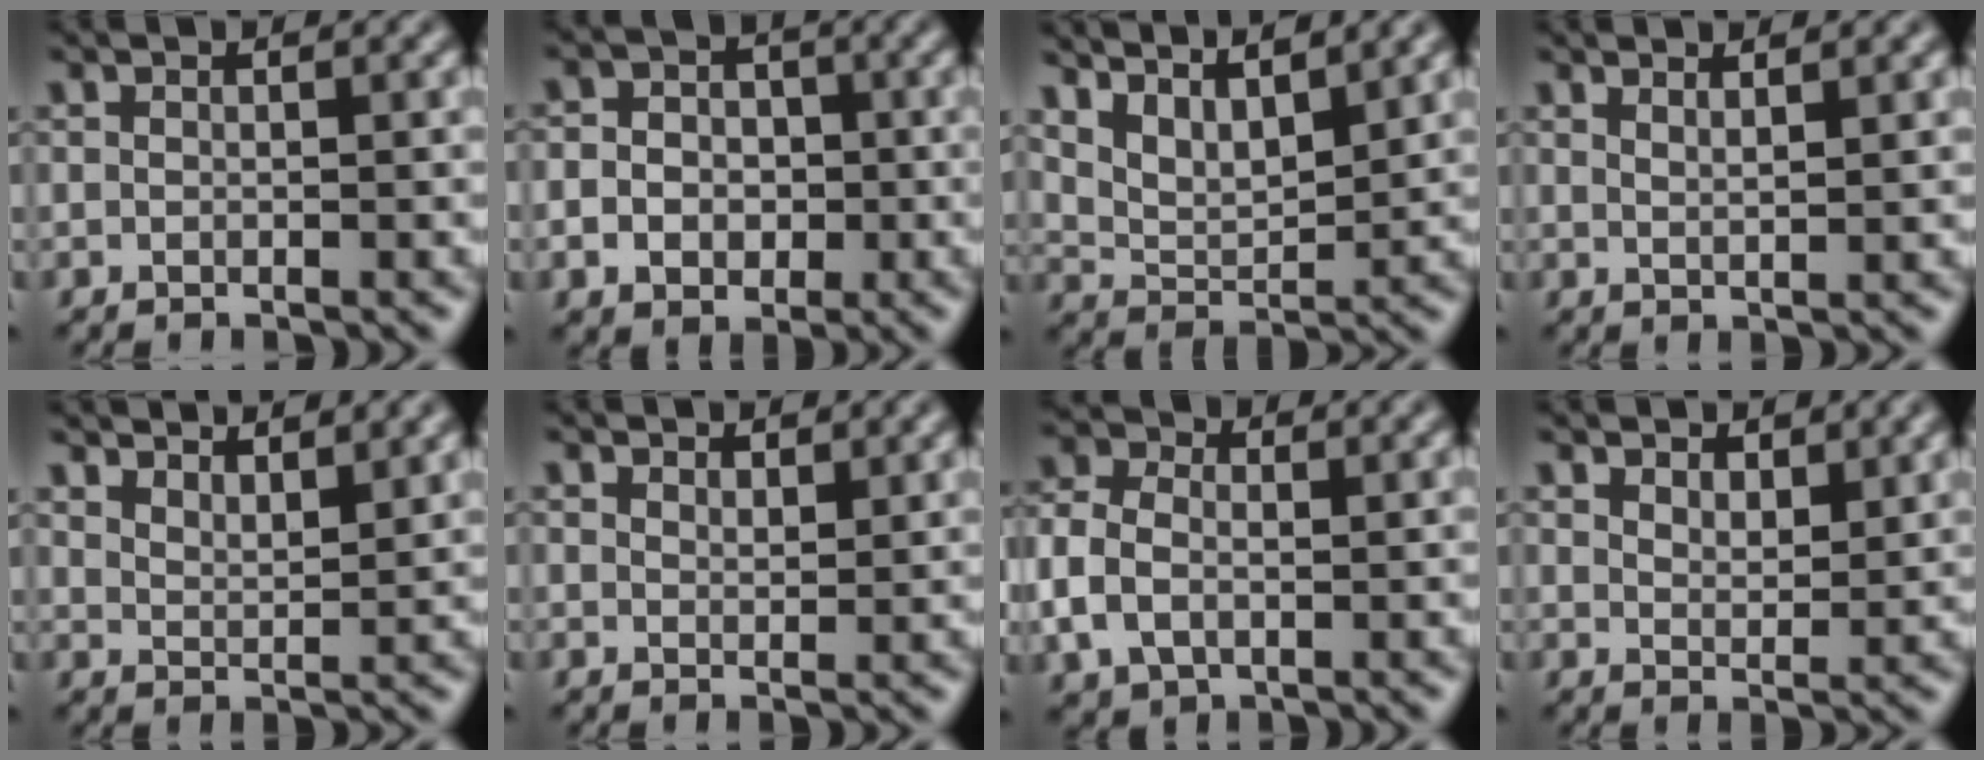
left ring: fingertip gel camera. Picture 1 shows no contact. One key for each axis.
{"total": 4.7, "fx": -0.5, "fy": 4.1, "fz": 2.4, "tx": -0.028, "ty": 0.005, "tz": -0.022}
{"total": 6.4, "fx": 5.1, "fy": 2.1, "fz": 3.3, "tx": -0.074, "ty": 0.013, "tz": 0.083}
{"total": 1.9, "fx": 1.5, "fy": 0.5, "fz": 1.1, "tx": -0.008, "ty": 0.004, "tz": 0.015}
{"total": 5.6, "fx": 5.1, "fy": 1.3, "fz": 2.0, "tx": -0.028, "ty": 0.010, "tz": 0.062}
{"total": 1.9, "fx": 1.7, "fy": 0.6, "fz": 0.5, "tx": -0.011, "ty": 0.002, "tz": 0.030}
{"total": 4.9, "fx": -0.2, "fy": 3.7, "fz": 3.2, "tx": -0.091, "ty": -0.002, "tz": 0.001}
{"total": 3.1, "fx": 2.7, "fy": 1.2, "fz": 1.2, "tx": -0.027, "ty": -0.001, "tz": 0.042}